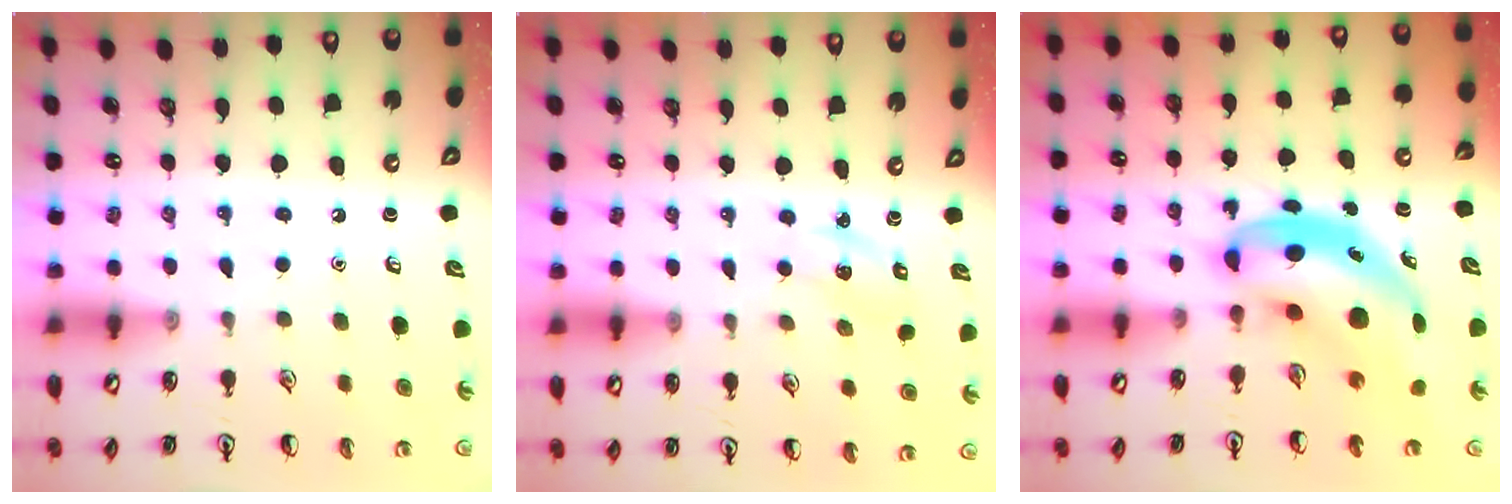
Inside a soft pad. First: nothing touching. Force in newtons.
{"total": 2.3, "press": 2.2, "slide": 0.4}
{"total": 8.1, "press": 7.8, "slide": 2.0}